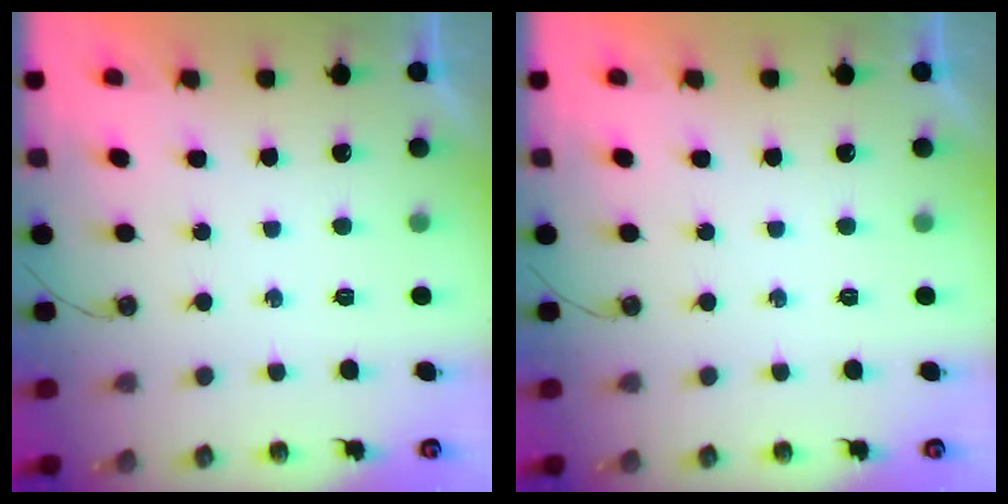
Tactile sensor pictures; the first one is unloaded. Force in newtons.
{"total": 0.0}